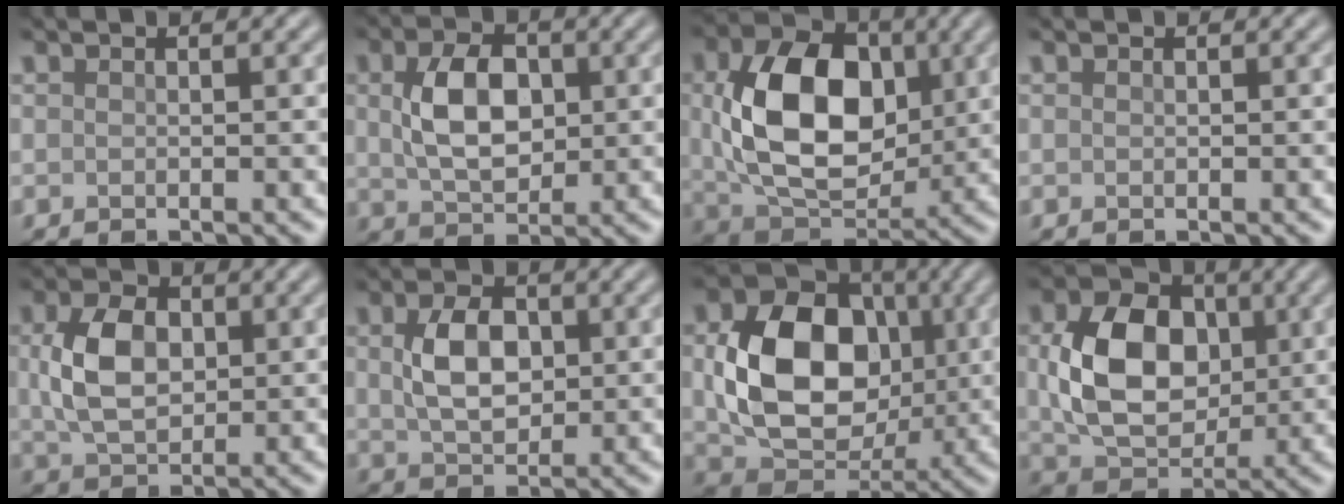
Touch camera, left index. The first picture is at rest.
{"total": 5.9, "force": [0.8, 3.9, 4.5], "torque": [-0.092, 0.001, 0.015]}
{"total": 11.0, "force": [1.1, 7.4, 8.0], "torque": [-0.157, -0.001, 0.026]}
{"total": 0.0}
{"total": 5.8, "force": [0.7, 4.0, 4.2], "torque": [-0.092, 0.003, 0.014]}
{"total": 5.2, "force": [0.7, 3.4, 3.9], "torque": [-0.084, 0.002, 0.012]}
{"total": 11.4, "force": [0.5, 8.5, 7.5], "torque": [-0.151, -0.006, 0.017]}
{"total": 8.9, "force": [0.8, 6.4, 6.1], "torque": [-0.124, 0.001, 0.018]}